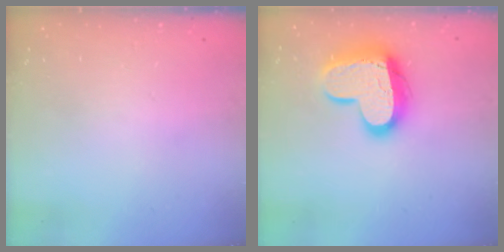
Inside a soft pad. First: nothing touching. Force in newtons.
{"total": 16.2, "press": 16.1, "slide": 1.4}